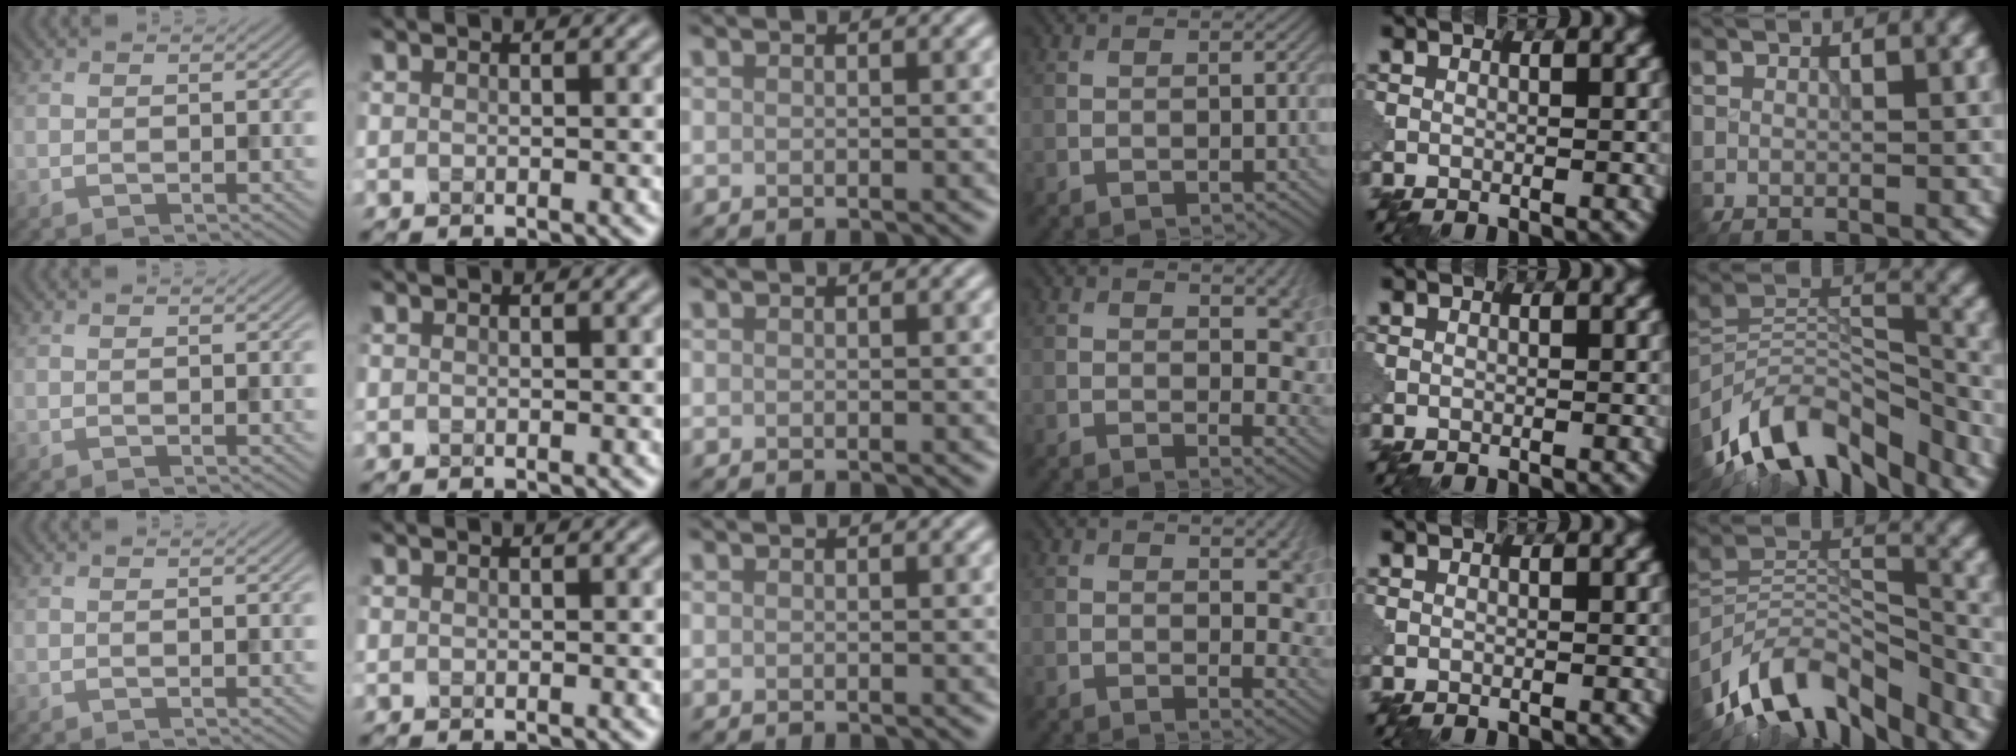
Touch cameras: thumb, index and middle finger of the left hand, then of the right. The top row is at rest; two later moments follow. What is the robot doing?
{"motion": "shake", "object": "medicine bottle"}